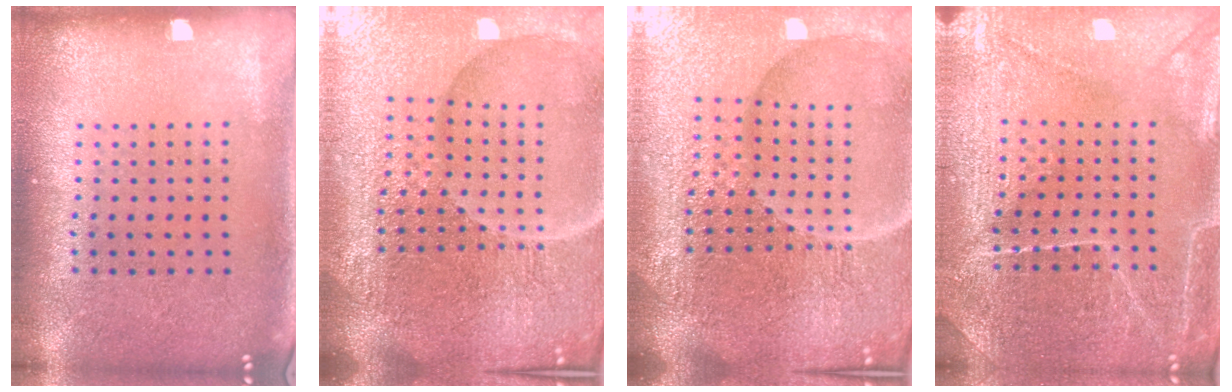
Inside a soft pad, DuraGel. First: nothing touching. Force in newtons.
{"total": 6.3, "press": 5.7, "slide": 2.7}
{"total": 6.2, "press": 5.7, "slide": 2.5}
{"total": 4.0, "press": 3.9, "slide": 1.1}